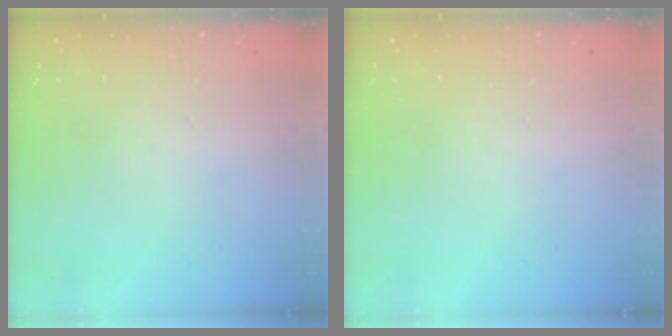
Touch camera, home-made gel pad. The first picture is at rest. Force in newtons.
{"total": 0.0}